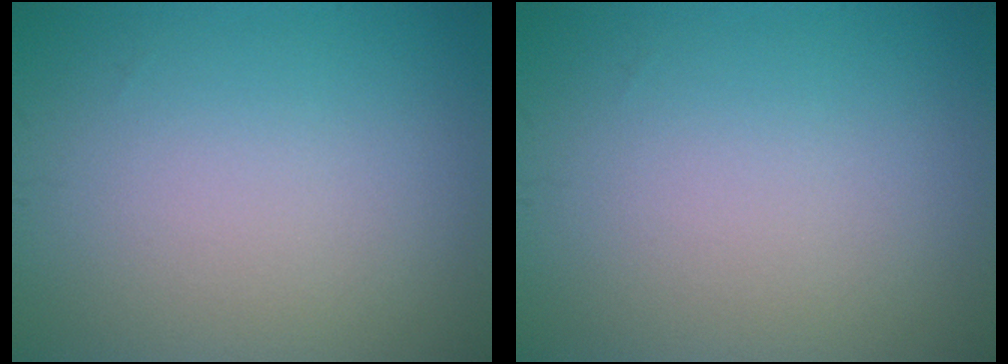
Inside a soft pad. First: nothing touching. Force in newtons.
{"total": 0.0}